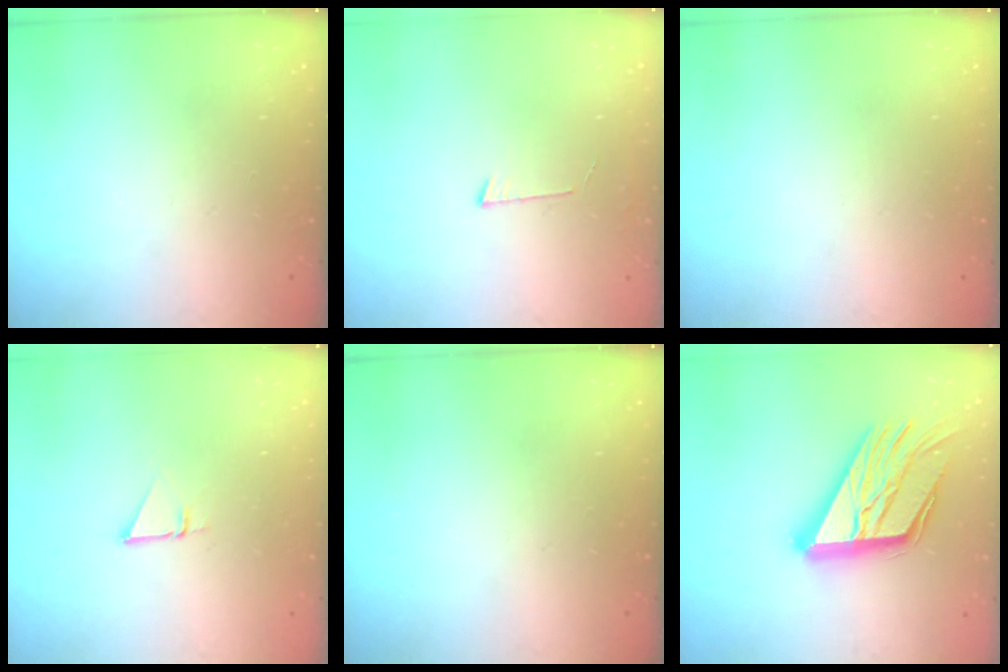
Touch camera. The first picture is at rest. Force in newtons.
{"total": 4.2, "press": 4.2, "slide": 0.4}
{"total": 0.0}
{"total": 1.4, "press": 1.4, "slide": 0.0}
{"total": 0.0}
{"total": 23.5, "press": 23.3, "slide": 2.3}